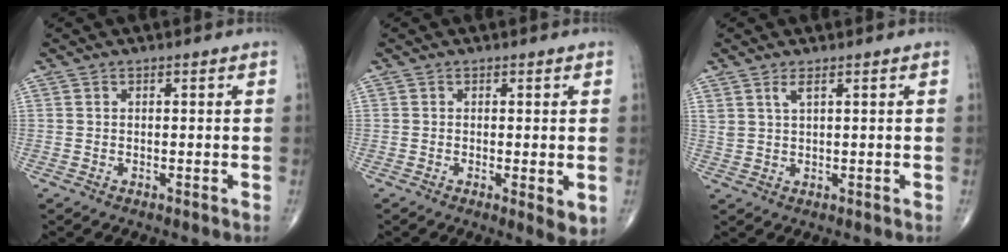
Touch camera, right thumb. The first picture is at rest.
{"total": 3.6, "force": [-0.6, 0.9, 3.4], "torque": [-0.053, -0.013, -0.011]}
{"total": 2.2, "force": [1.3, 0.5, 1.7], "torque": [-0.039, -0.005, 0.032]}